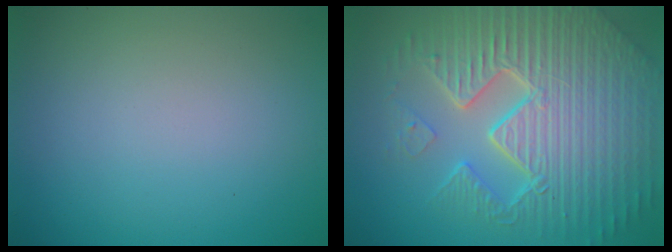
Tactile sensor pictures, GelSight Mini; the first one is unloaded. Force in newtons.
{"total": 10.7, "press": 6.9, "slide": 8.1}